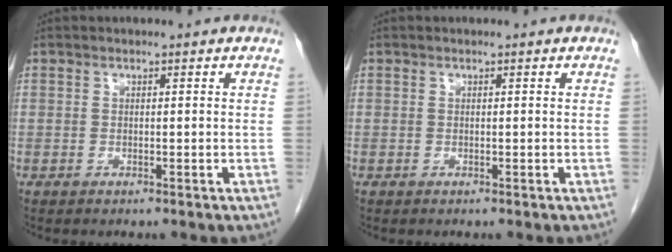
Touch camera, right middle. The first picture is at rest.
{"total": 0.0}